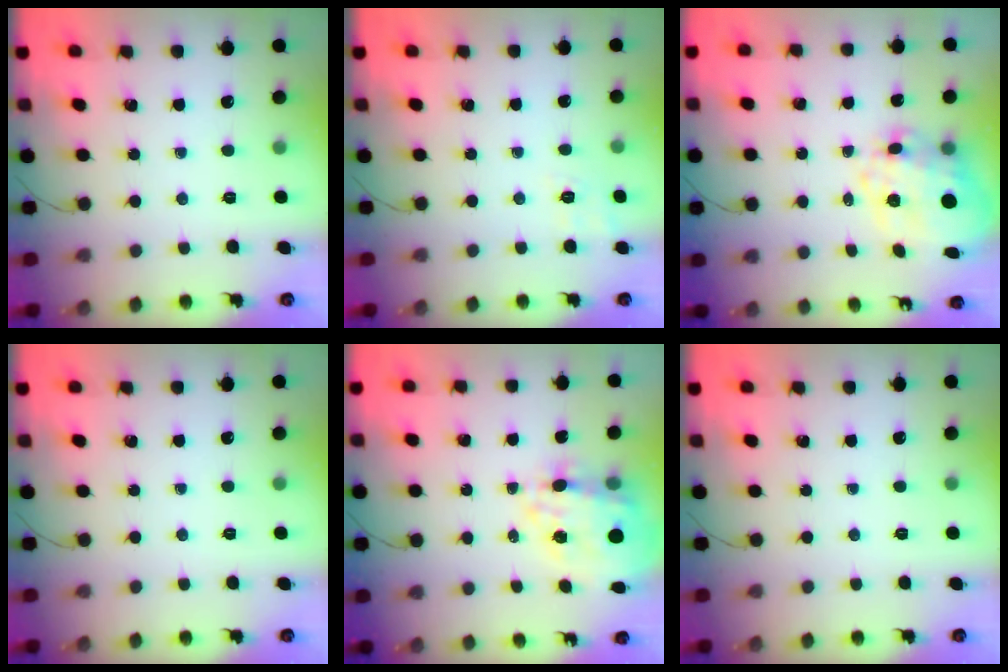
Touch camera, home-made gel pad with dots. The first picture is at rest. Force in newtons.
{"total": 2.9, "press": 2.1, "slide": 2.0}
{"total": 12.3, "press": 11.9, "slide": 2.9}
{"total": 0.0}
{"total": 15.8, "press": 15.3, "slide": 3.8}
{"total": 0.0}